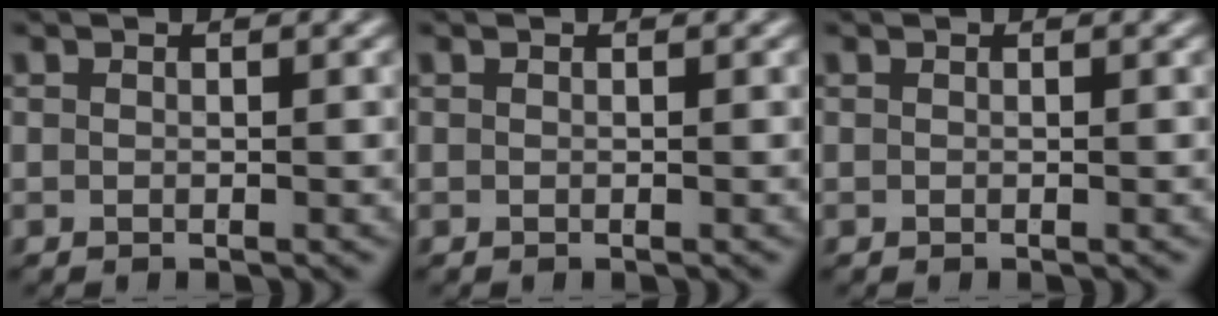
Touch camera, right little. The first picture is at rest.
{"total": 0.0}
{"total": 0.0}